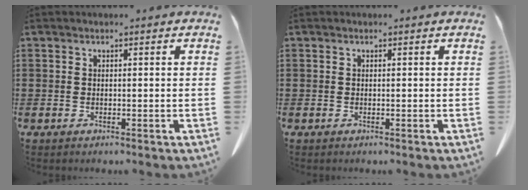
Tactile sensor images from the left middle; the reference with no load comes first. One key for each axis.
{"total": 0.0}